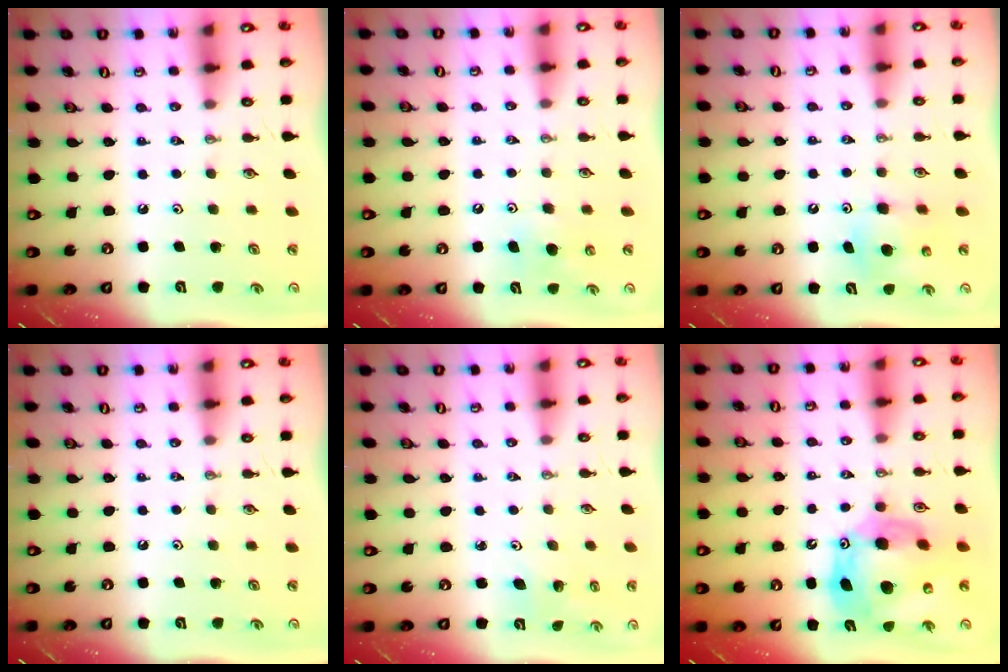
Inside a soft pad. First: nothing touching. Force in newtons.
{"total": 5.3, "press": 5.0, "slide": 1.7}
{"total": 7.8, "press": 7.8, "slide": 0.9}
{"total": 0.0}
{"total": 3.1, "press": 2.4, "slide": 2.0}
{"total": 17.8, "press": 17.7, "slide": 1.7}